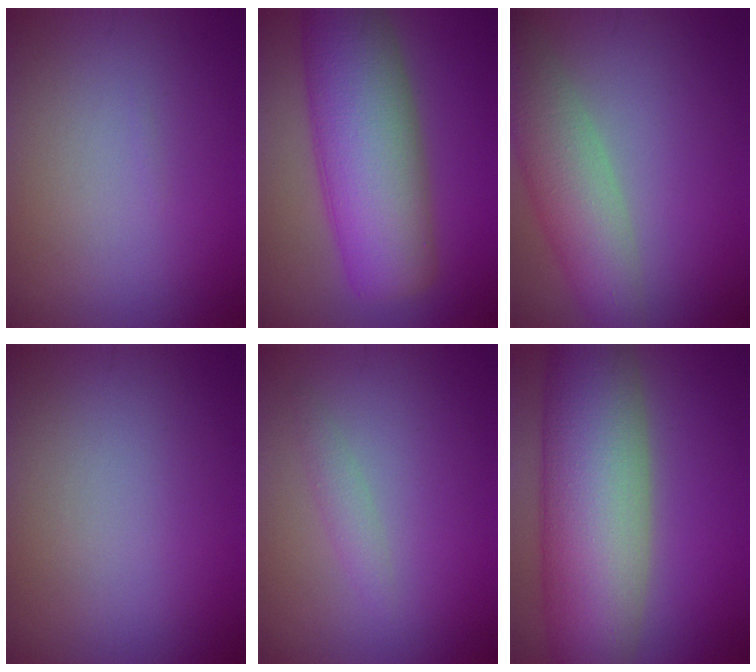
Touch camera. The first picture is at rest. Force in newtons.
{"total": 11.6, "press": 11.6, "slide": 0.3}
{"total": 5.7, "press": 5.6, "slide": 0.1}
{"total": 0.0}
{"total": 1.3, "press": 1.3, "slide": 0.0}
{"total": 13.2, "press": 13.2, "slide": 0.7}